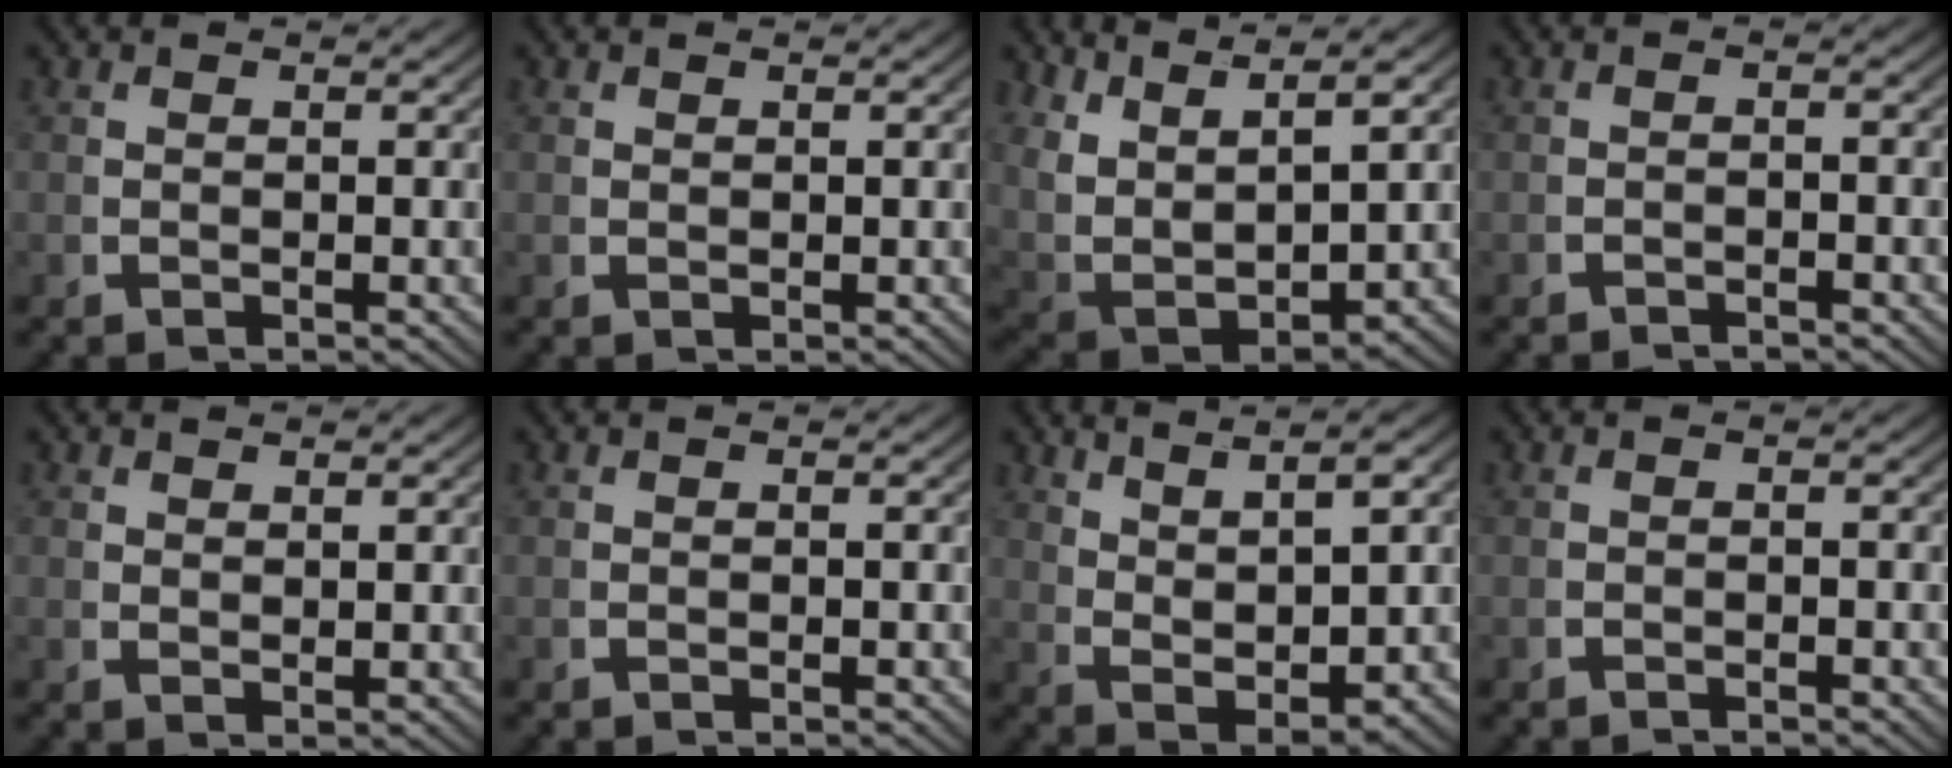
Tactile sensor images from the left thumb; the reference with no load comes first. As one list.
[{"total": 0.5, "force": [0.5, 0.1, 0.1], "torque": [-0.004, -0.003, 0.015]}, {"total": 11.2, "force": [2.2, 8.1, 7.4], "torque": [-0.193, -0.041, 0.055]}, {"total": 1.5, "force": [-1.5, 0.1, 0.2], "torque": [-0.003, -0.003, -0.026]}, {"total": 1.1, "force": [1.1, 0.1, 0.3], "torque": [-0.004, -0.004, 0.029]}, {"total": 0.0}, {"total": 6.9, "force": [2.3, 3.6, 5.4], "torque": [-0.097, -0.011, 0.054]}, {"total": 0.9, "force": [-0.9, 0.0, 0.1], "torque": [0.000, 0.001, -0.017]}]